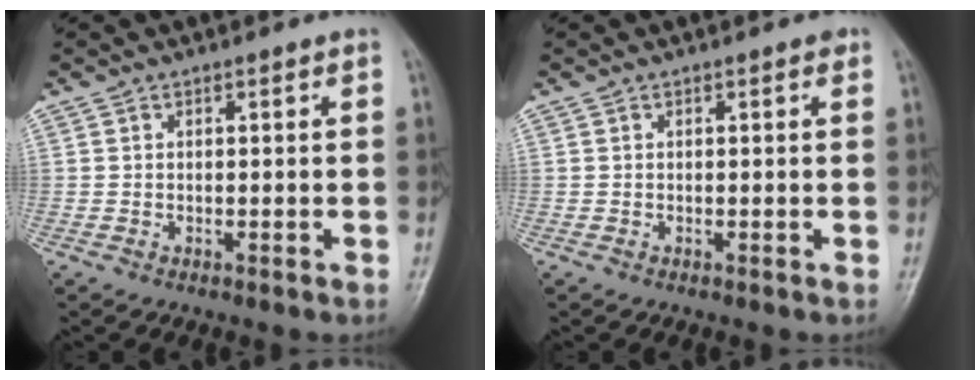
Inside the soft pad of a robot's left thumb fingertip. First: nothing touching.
{"total": 0.6, "force": [0.3, 0.4, 0.4], "torque": [-0.001, -0.001, 0.000]}